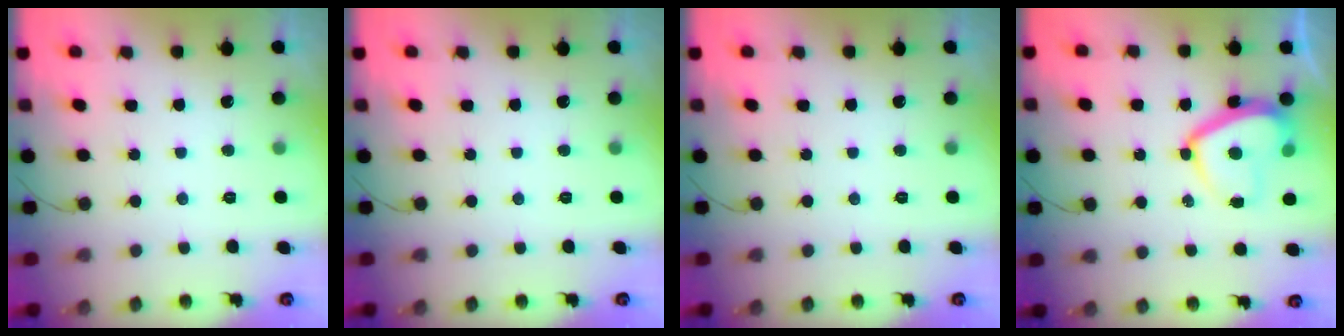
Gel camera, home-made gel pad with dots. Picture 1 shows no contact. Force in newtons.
{"total": 0.0}
{"total": 0.0}
{"total": 10.4, "press": 10.4, "slide": 1.0}